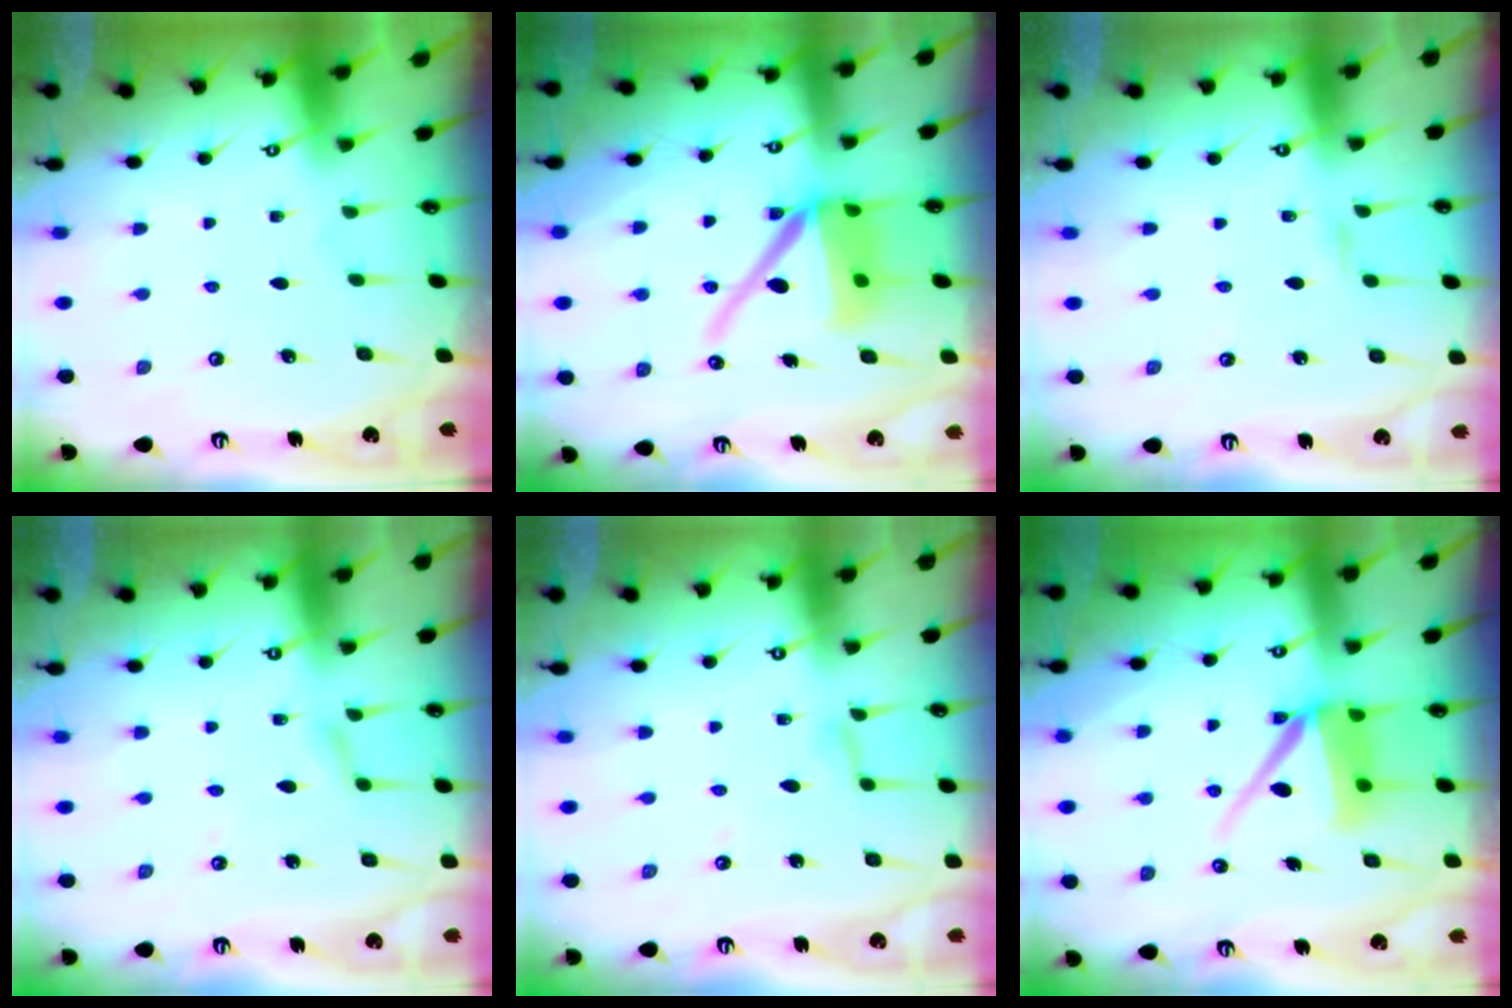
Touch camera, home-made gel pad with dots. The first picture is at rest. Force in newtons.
{"total": 11.9, "press": 11.8, "slide": 1.5}
{"total": 3.0, "press": 3.0, "slide": 0.2}
{"total": 5.3, "press": 5.3, "slide": 0.3}
{"total": 4.1, "press": 4.1, "slide": 0.4}
{"total": 8.6, "press": 8.5, "slide": 1.2}